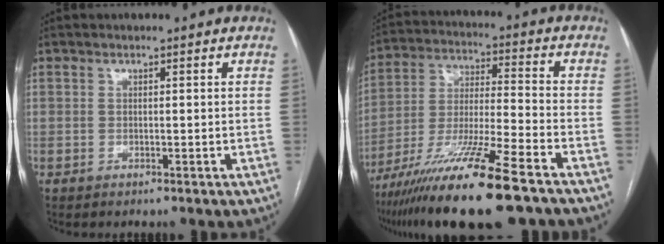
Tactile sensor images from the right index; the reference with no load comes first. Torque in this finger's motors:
{"motor_torque": [1.06, -1.08, 1.05, 0.21]}